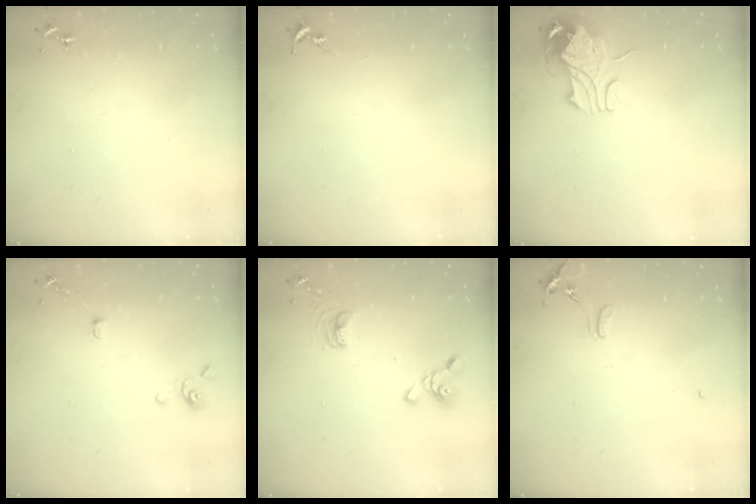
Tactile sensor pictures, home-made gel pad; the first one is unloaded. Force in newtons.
{"total": 0.0}
{"total": 10.1, "press": 10.1, "slide": 0.8}
{"total": 3.6, "press": 3.5, "slide": 0.8}
{"total": 12.5, "press": 12.3, "slide": 2.0}
{"total": 8.3, "press": 8.3, "slide": 0.7}